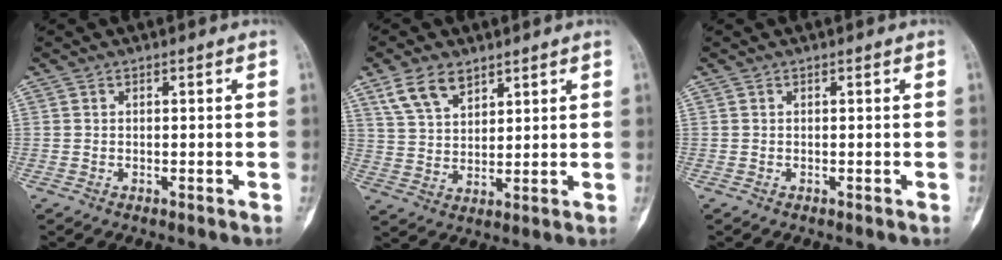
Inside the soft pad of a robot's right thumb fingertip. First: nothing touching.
{"total": 7.9, "force": [5.1, 4.3, 4.2], "torque": [-0.068, -0.019, 0.106]}
{"total": 0.0}